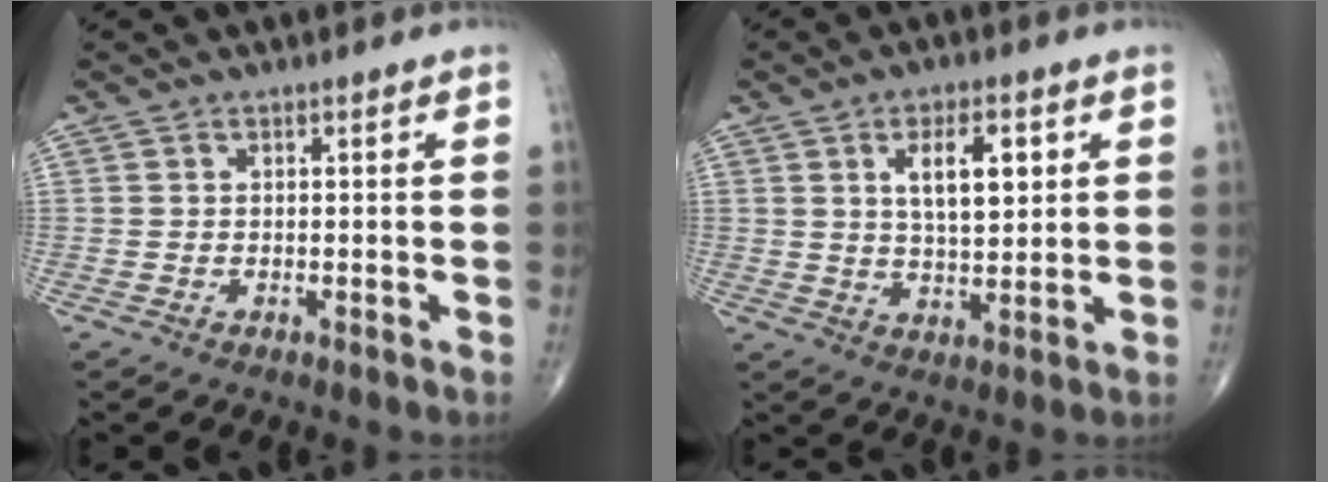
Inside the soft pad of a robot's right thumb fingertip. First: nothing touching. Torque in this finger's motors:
{"motor_torque": [0.63, 2.27, 1.29, 0.38, 0.05]}